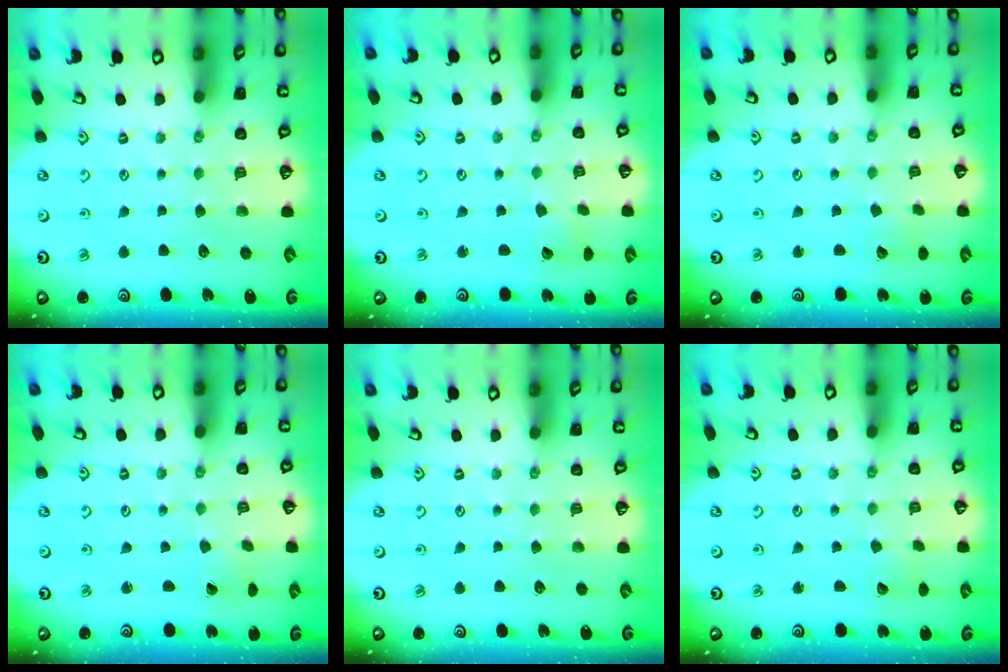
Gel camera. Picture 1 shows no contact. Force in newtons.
{"total": 2.6, "press": 2.6, "slide": 0.3}
{"total": 3.6, "press": 3.5, "slide": 0.3}
{"total": 0.7, "press": 0.7, "slide": 0.0}
{"total": 0.0}
{"total": 3.1, "press": 3.1, "slide": 0.3}